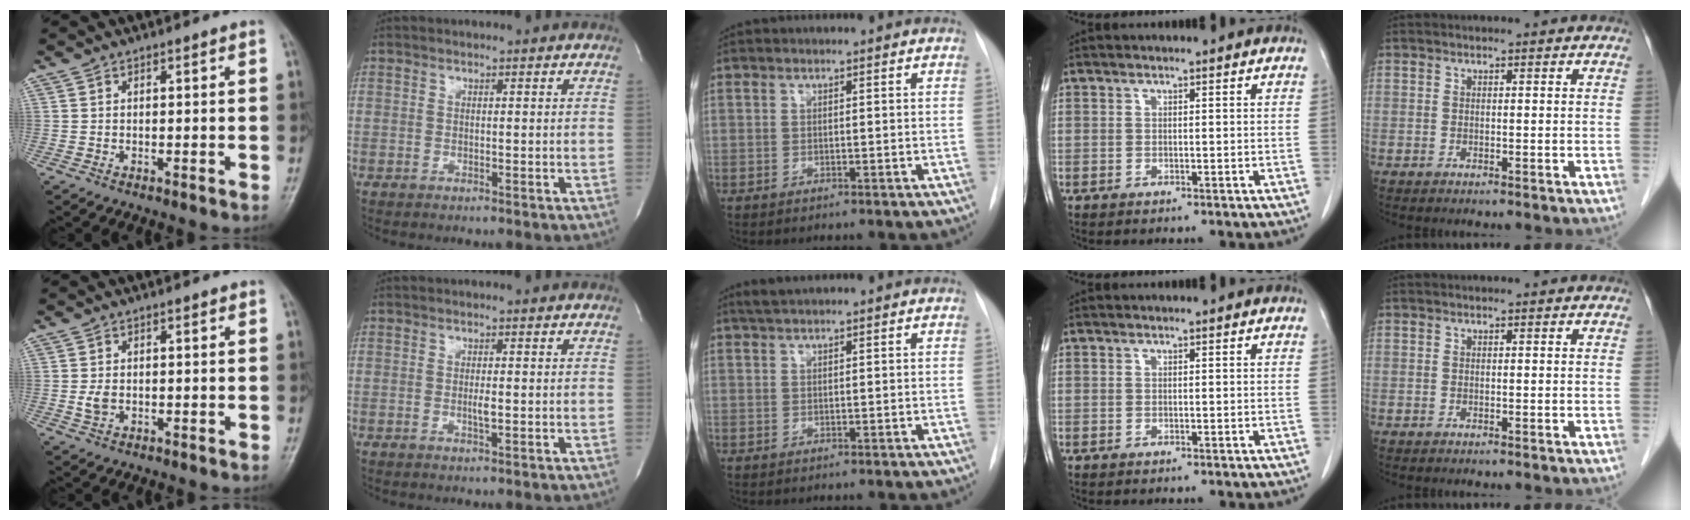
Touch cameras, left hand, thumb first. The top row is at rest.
{"thumb": {"total": 2.2, "force": [-0.1, 1.5, 1.6], "torque": [-0.029, -0.003, -0.003]}, "index": {"total": 1.3, "force": [-0.1, 0.1, 1.3], "torque": [-0.026, -0.002, -0.002]}, "middle": {"total": 1.8, "force": [1.5, -0.1, 1.0], "torque": [-0.022, 0.012, 0.030]}}